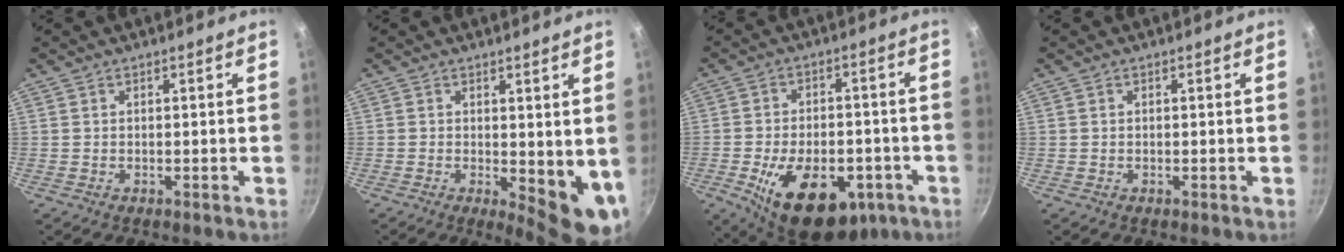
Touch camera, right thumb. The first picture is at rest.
{"total": 8.2, "force": [0.5, 3.3, 7.5], "torque": [-0.078, -0.018, 0.012]}
{"total": 19.8, "force": [-7.6, 11.7, 14.1], "torque": [-0.196, 0.017, -0.099]}
{"total": 0.0}